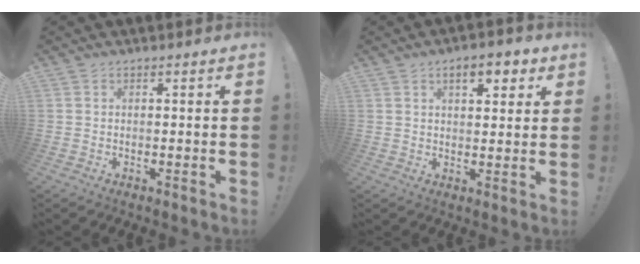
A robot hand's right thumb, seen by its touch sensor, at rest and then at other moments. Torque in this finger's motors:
{"motor_torque": [0.25, 2.07, 0.71, 0.02, 0.01]}